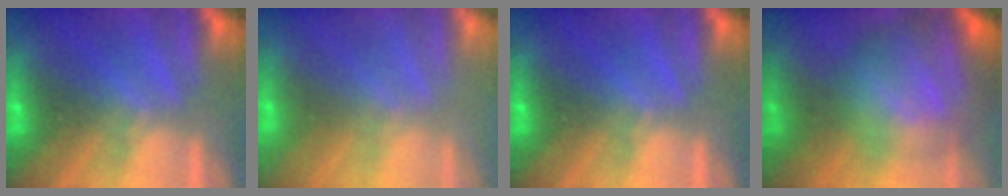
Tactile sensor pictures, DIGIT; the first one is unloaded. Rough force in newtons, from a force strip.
{"total": 2.9}
{"total": 0.0}
{"total": 8.6}